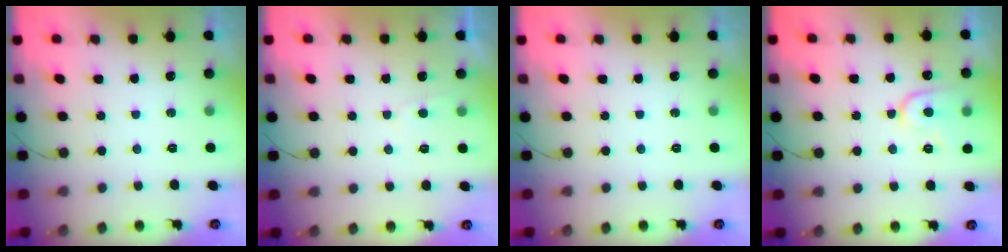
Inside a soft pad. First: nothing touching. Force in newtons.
{"total": 1.4, "press": 1.4, "slide": 0.2}
{"total": 0.0}
{"total": 10.5, "press": 10.5, "slide": 0.7}